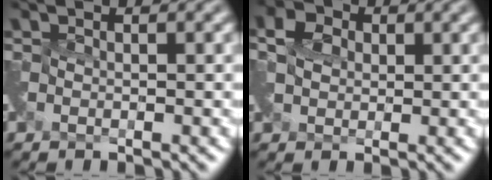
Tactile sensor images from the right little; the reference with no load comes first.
{"total": 2.1, "force": [0.8, 1.8, 0.8], "torque": [-0.022, 0.010, 0.012]}